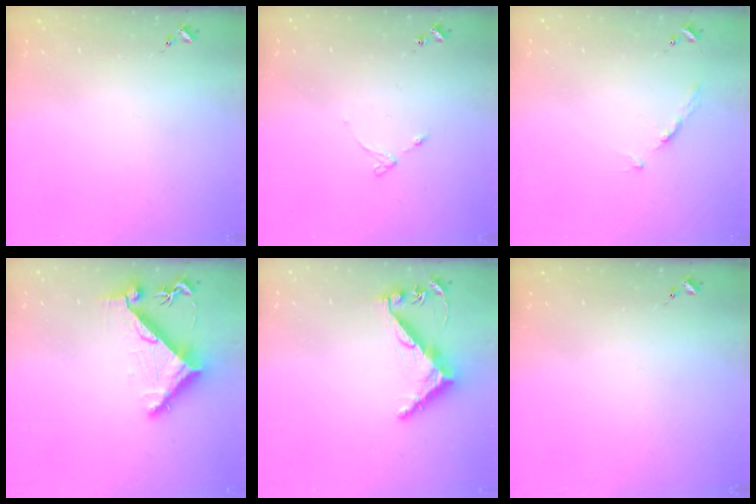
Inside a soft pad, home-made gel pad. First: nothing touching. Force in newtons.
{"total": 4.3, "press": 4.2, "slide": 0.5}
{"total": 3.9, "press": 3.9, "slide": 0.5}
{"total": 7.9, "press": 7.8, "slide": 1.0}
{"total": 7.3, "press": 7.3, "slide": 0.6}
{"total": 0.0}